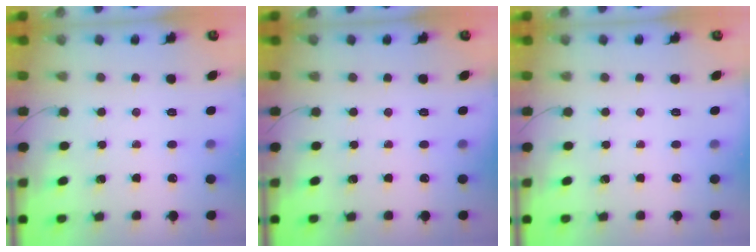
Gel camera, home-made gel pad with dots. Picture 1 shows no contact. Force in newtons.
{"total": 0.0}
{"total": 0.0}